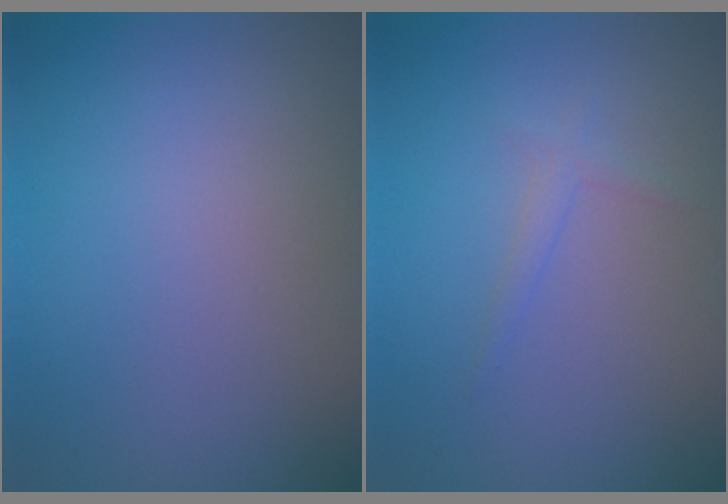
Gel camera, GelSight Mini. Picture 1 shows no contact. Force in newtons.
{"total": 1.0, "press": 1.0, "slide": 0.1}